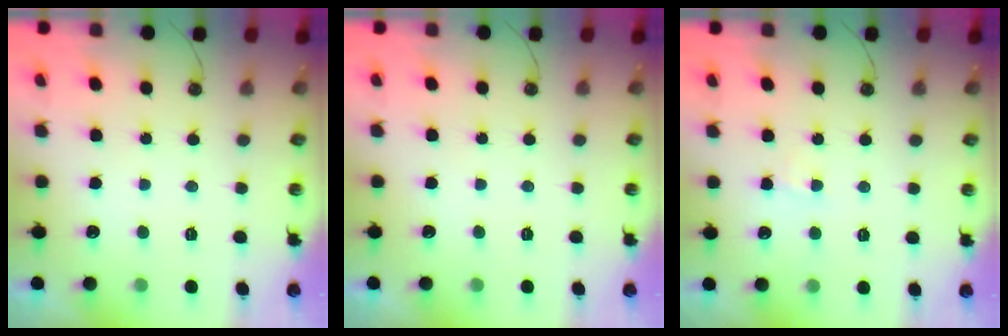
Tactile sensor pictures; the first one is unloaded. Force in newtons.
{"total": 0.0}
{"total": 2.8, "press": 2.8, "slide": 0.4}